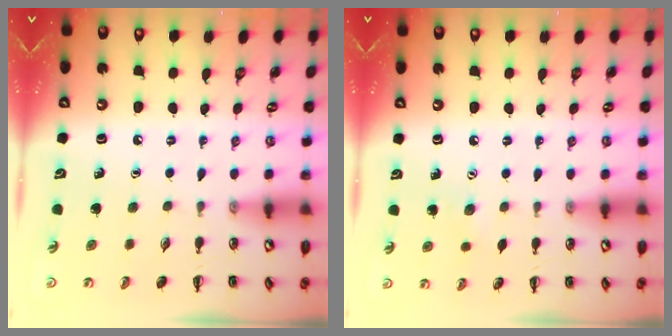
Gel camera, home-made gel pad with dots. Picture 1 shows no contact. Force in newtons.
{"total": 3.5, "press": 3.4, "slide": 0.8}